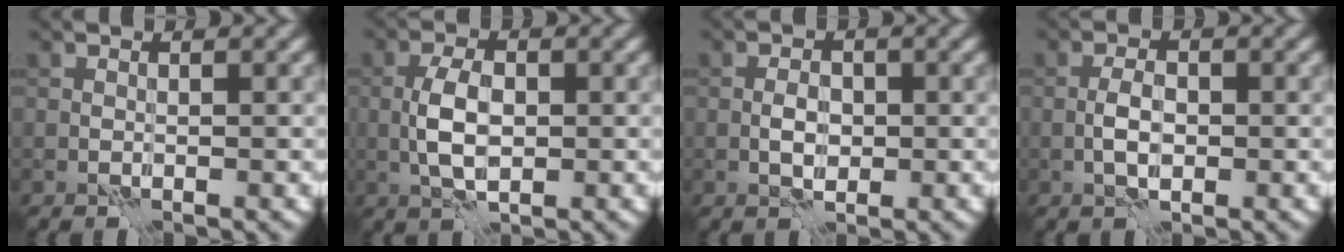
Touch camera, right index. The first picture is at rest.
{"total": 3.8, "force": [-0.5, 2.0, 3.2], "torque": [-0.066, 0.001, -0.011]}
{"total": 2.0, "force": [-0.5, 1.3, 1.3], "torque": [-0.020, 0.001, -0.010]}
{"total": 2.3, "force": [-0.7, 1.2, 1.8], "torque": [-0.029, 0.002, -0.014]}